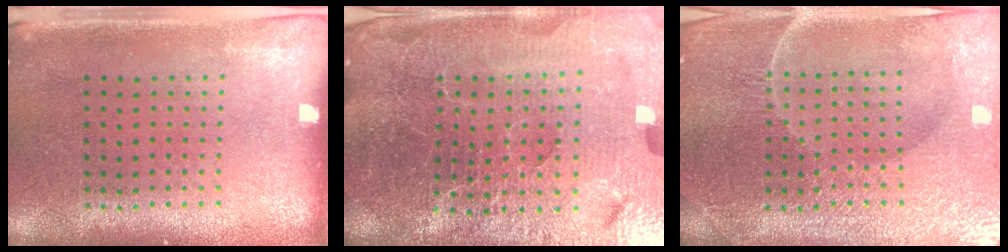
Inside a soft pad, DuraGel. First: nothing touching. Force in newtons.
{"total": 6.8, "press": 5.9, "slide": 3.3}
{"total": 5.3, "press": 4.9, "slide": 1.8}